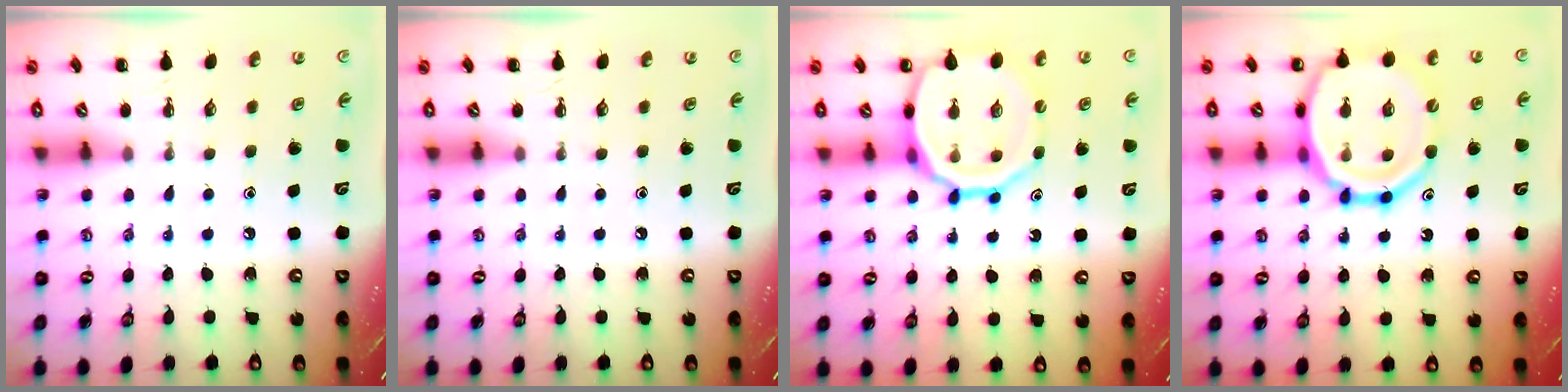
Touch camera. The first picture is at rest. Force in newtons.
{"total": 0.0}
{"total": 16.7, "press": 16.4, "slide": 3.0}
{"total": 20.1, "press": 19.8, "slide": 3.7}